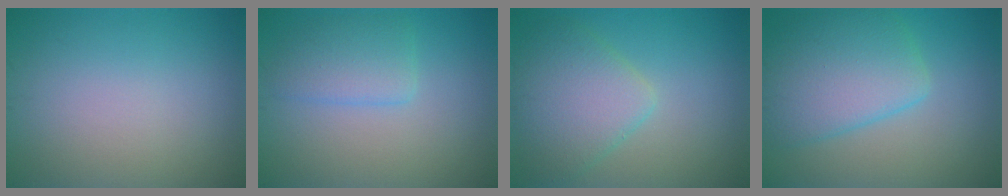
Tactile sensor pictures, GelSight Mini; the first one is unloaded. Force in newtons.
{"total": 2.9, "press": 2.8, "slide": 0.3}
{"total": 5.2, "press": 5.2, "slide": 0.2}
{"total": 6.3, "press": 6.2, "slide": 0.5}